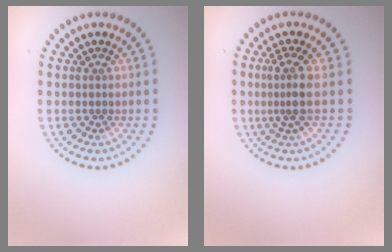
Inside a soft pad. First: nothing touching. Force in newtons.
{"total": 2.5, "press": 1.8, "slide": 1.7}